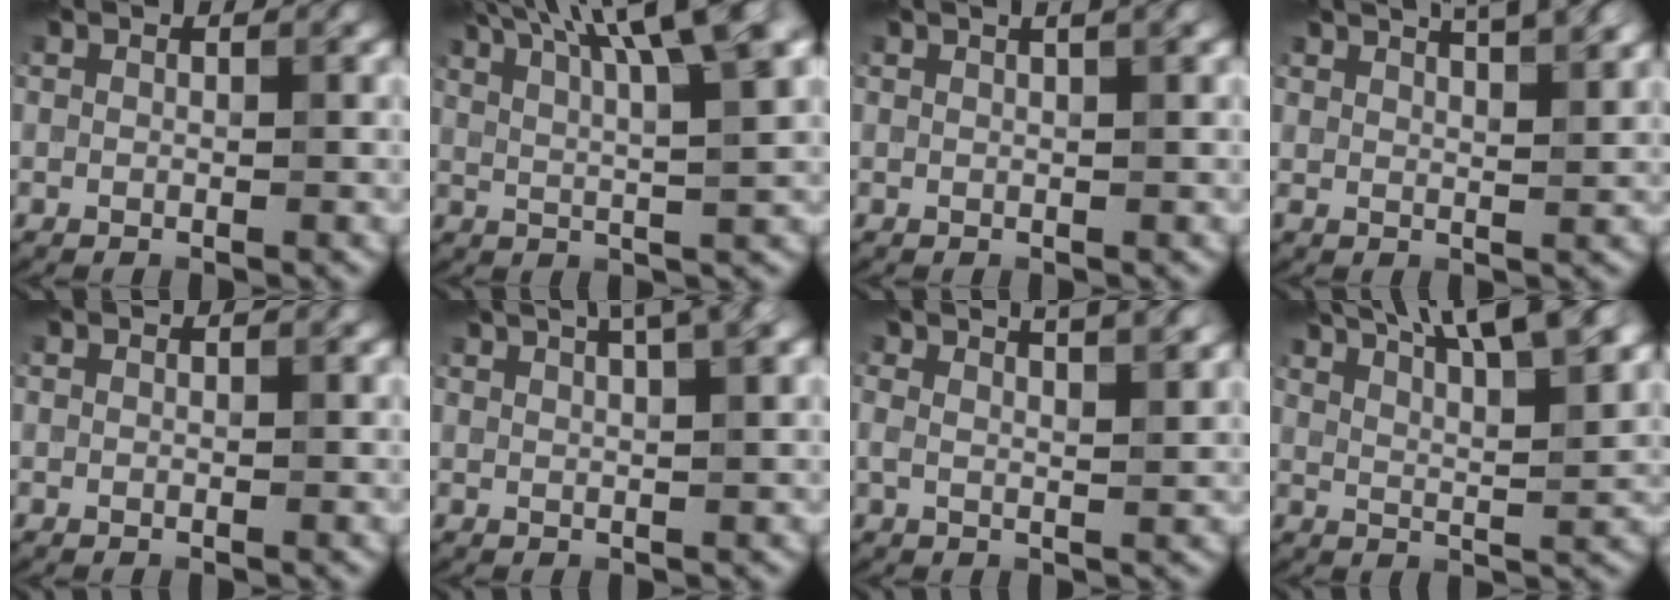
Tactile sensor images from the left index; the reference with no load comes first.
{"total": 13.6, "force": [7.7, 3.8, 10.6], "torque": [-0.134, 0.046, 0.084]}
{"total": 2.5, "force": [1.3, 0.9, 1.9], "torque": [-0.012, 0.006, 0.003]}
{"total": 5.9, "force": [4.2, 2.0, 3.6], "torque": [-0.026, 0.029, 0.035]}
{"total": 0.0}
{"total": 6.2, "force": [3.9, 1.7, 4.5], "torque": [-0.040, 0.030, 0.028]}
{"total": 6.0, "force": [3.7, 2.1, 4.2], "torque": [-0.032, 0.033, 0.016]}
{"total": 13.0, "force": [8.6, 3.9, 8.9], "torque": [-0.103, 0.042, 0.087]}